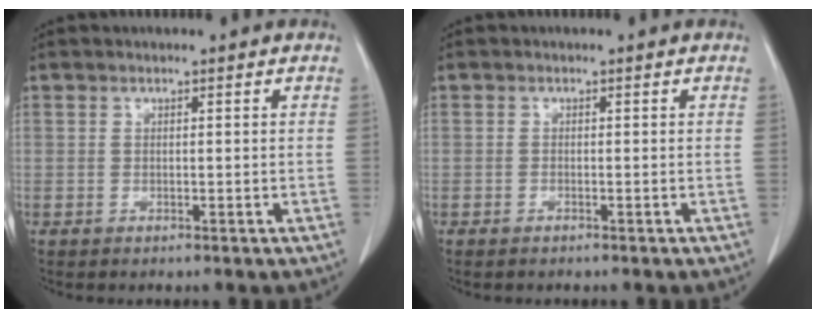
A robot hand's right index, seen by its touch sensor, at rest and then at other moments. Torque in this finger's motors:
{"motor_torque": [0.13, -0.10, 0.08, 0.02]}